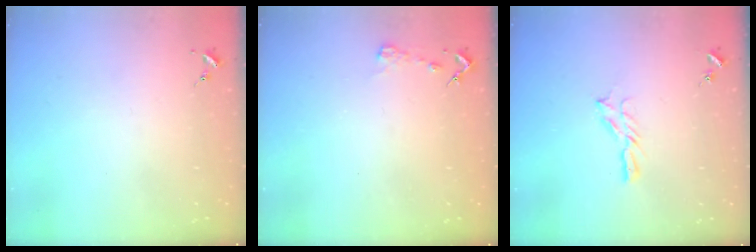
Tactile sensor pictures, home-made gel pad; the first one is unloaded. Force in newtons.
{"total": 3.4, "press": 3.3, "slide": 0.3}
{"total": 6.2, "press": 6.2, "slide": 0.1}